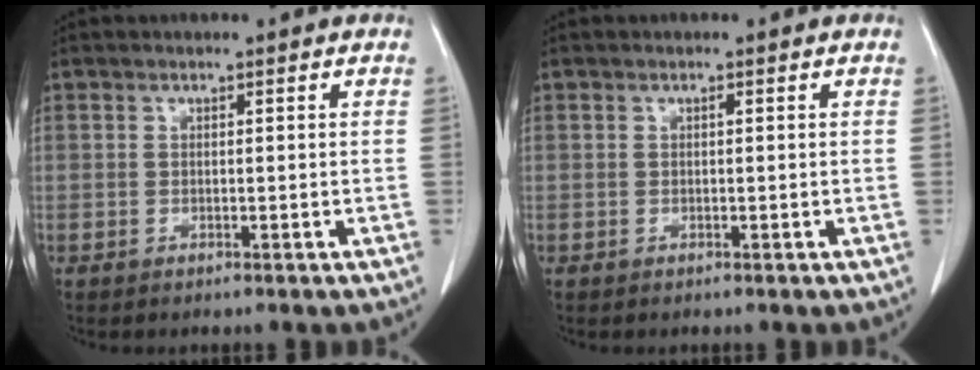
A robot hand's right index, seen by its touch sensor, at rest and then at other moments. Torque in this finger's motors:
{"motor_torque": [0.15, 0.11, 0.04, 0.03]}